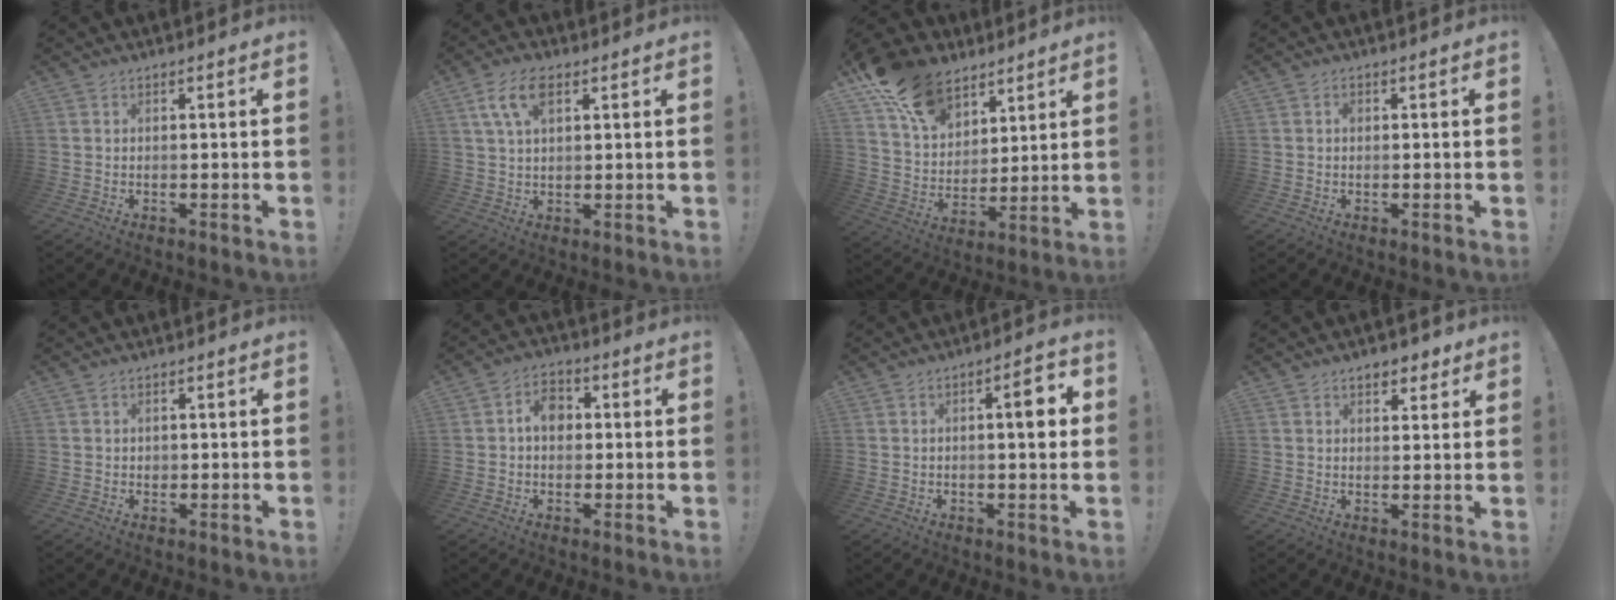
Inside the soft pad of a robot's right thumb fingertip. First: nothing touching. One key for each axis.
{"total": 8.3, "fx": 3.6, "fy": 4.2, "fz": 6.2, "tx": -0.122, "ty": 0.003, "tz": 0.069}
{"total": 17.9, "fx": 11.6, "fy": 11.4, "fz": 7.5, "tx": -0.124, "ty": -0.064, "tz": 0.221}
{"total": 0.8, "fx": 0.1, "fy": 0.7, "fz": 0.4, "tx": 0.000, "ty": 0.001, "tz": 0.000}
{"total": 0.9, "fx": 0.1, "fy": 0.9, "fz": 0.2, "tx": 0.003, "ty": -0.001, "tz": -0.001}
{"total": 7.0, "fx": 0.8, "fy": 5.2, "fz": 4.5, "tx": -0.059, "ty": 0.006, "tz": 0.013}
{"total": 5.9, "fx": 0.8, "fy": 1.6, "fz": 5.6, "tx": -0.066, "ty": -0.002, "tz": 0.002}
{"total": 4.8, "fx": 3.2, "fy": 2.9, "fz": 2.2, "tx": -0.018, "ty": -0.012, "tz": 0.053}